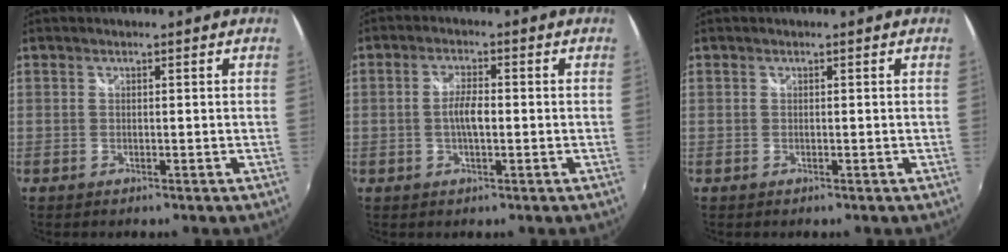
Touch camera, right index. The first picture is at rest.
{"total": 3.9, "force": [-0.5, 1.2, 3.7], "torque": [-0.072, 0.004, -0.010]}
{"total": 0.0}